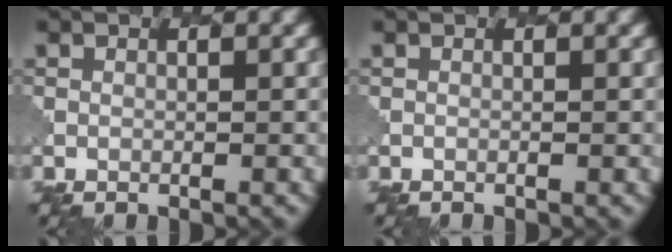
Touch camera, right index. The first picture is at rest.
{"total": 0.0}